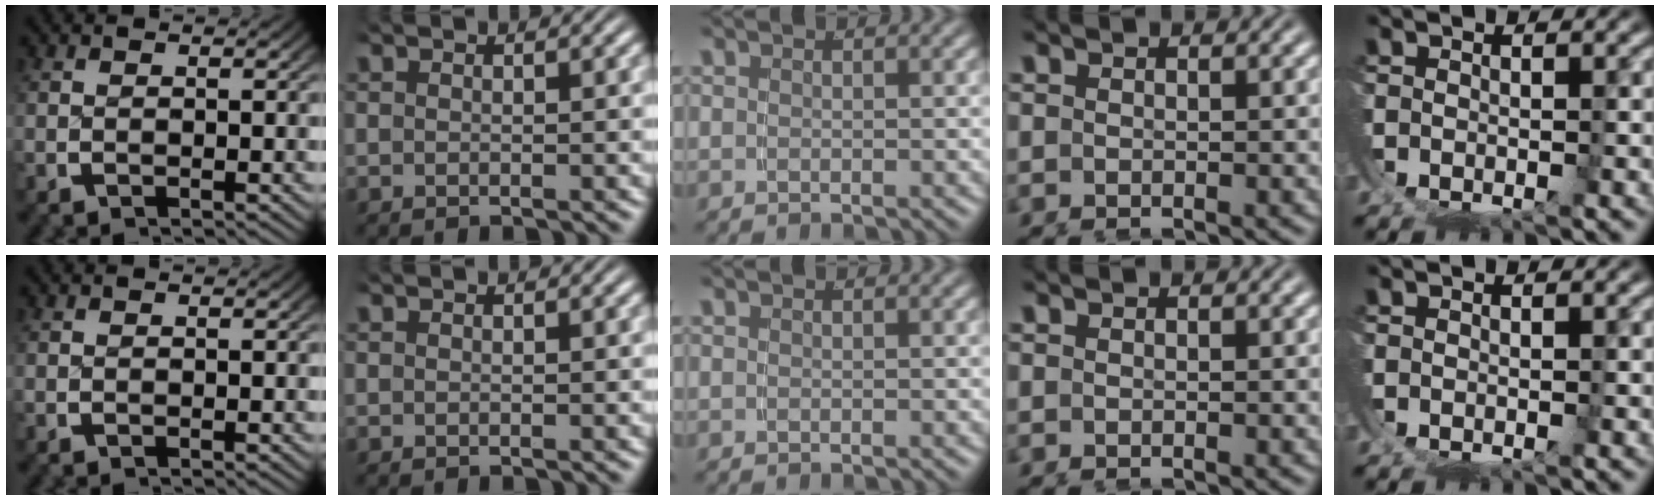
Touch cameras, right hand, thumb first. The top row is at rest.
{}